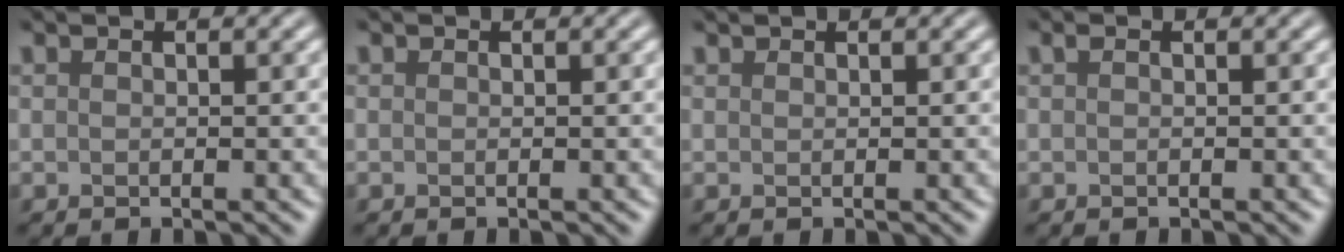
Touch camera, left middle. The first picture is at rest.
{"total": 0.9, "force": [-0.3, -0.5, -0.6], "torque": [0.003, -0.011, 0.007]}
{"total": 0.6, "force": [0.5, -0.1, -0.2], "torque": [0.007, 0.000, 0.007]}
{"total": 1.6, "force": [-0.9, -1.0, -0.9], "torque": [-0.008, -0.013, 0.013]}